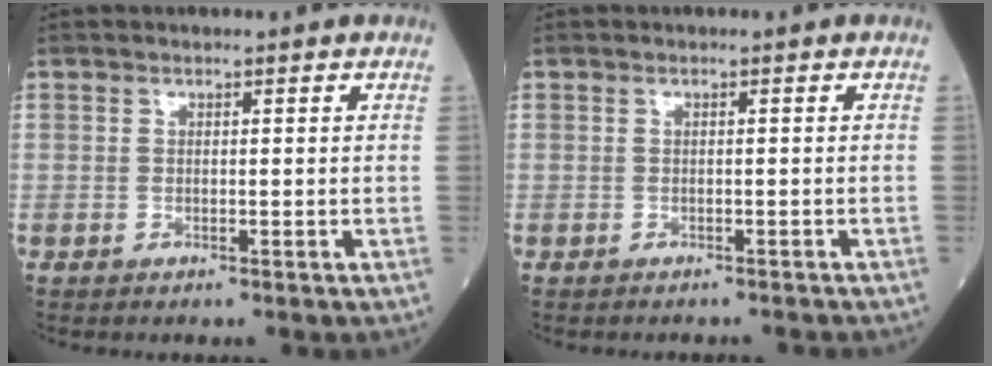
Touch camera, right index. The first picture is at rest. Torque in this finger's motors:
{"motor_torque": [-0.19, -0.07, -0.08, 0.01]}